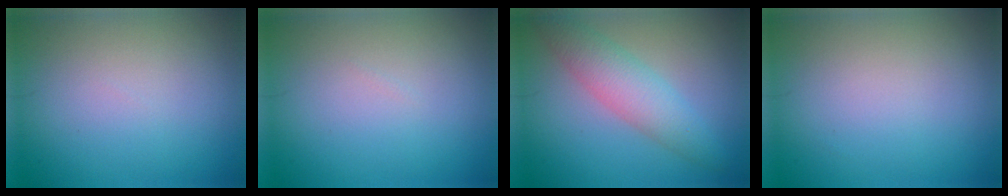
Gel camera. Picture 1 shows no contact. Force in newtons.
{"total": 0.0}
{"total": 4.3, "press": 4.2, "slide": 0.1}
{"total": 0.0}